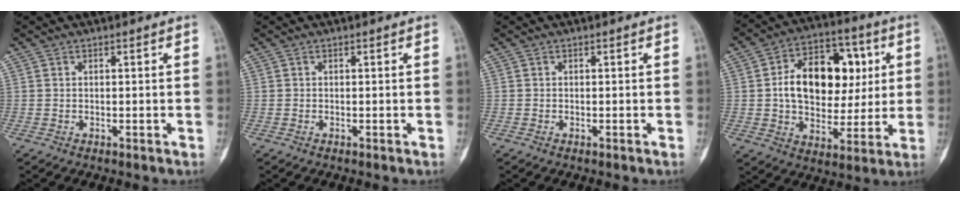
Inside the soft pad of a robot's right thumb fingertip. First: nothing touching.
{"total": 0.0}
{"total": 0.0}
{"total": 18.9, "force": [3.1, 12.8, 13.6], "torque": [-0.170, 0.015, 0.050]}